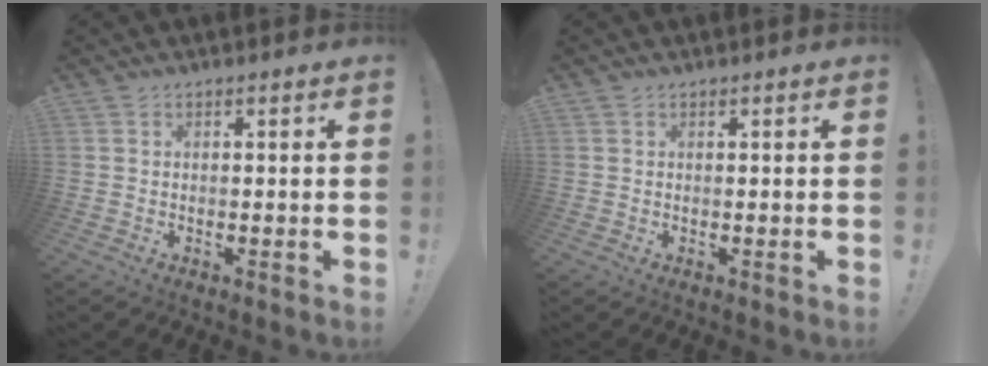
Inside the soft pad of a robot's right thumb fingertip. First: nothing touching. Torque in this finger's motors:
{"motor_torque": [0.15, 0.06, -0.07, 0.15, 0.00]}